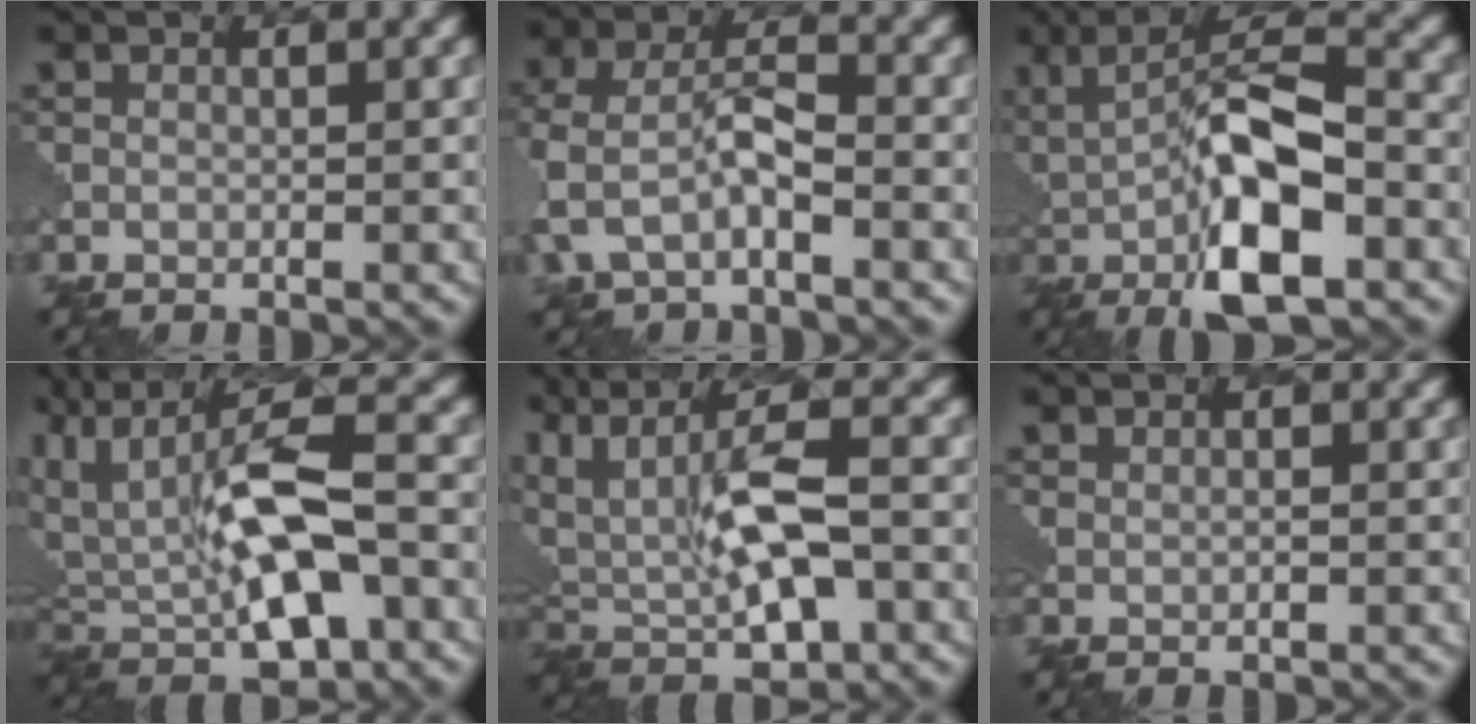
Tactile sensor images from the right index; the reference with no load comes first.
{"total": 4.9, "force": [-1.4, 2.4, 4.1], "torque": [-0.100, 0.008, -0.033]}
{"total": 10.1, "force": [-1.4, 3.7, 9.3], "torque": [-0.157, 0.008, -0.028]}
{"total": 11.2, "force": [-0.5, 5.2, 9.9], "torque": [-0.175, 0.010, -0.015]}
{"total": 9.9, "force": [0.9, 4.7, 8.6], "torque": [-0.158, 0.008, 0.010]}
{"total": 0.9, "force": [0.4, 0.5, 0.6], "torque": [-0.012, 0.001, 0.009]}